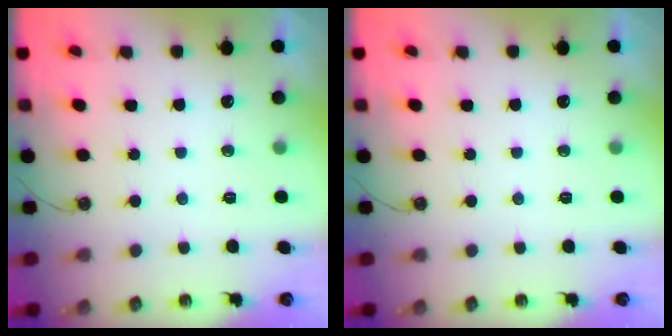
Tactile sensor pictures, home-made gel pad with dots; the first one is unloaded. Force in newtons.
{"total": 0.0}